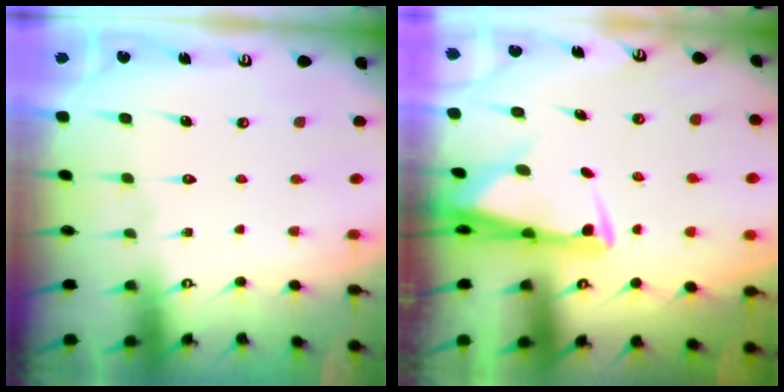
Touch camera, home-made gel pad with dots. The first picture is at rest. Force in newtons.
{"total": 3.3, "press": 3.2, "slide": 1.0}